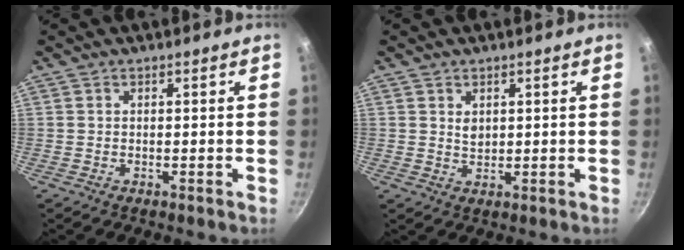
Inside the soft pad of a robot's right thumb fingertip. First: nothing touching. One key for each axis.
{"total": 2.1, "fx": 0.8, "fy": 1.5, "fz": 1.3, "tx": -0.018, "ty": -0.006, "tz": 0.016}